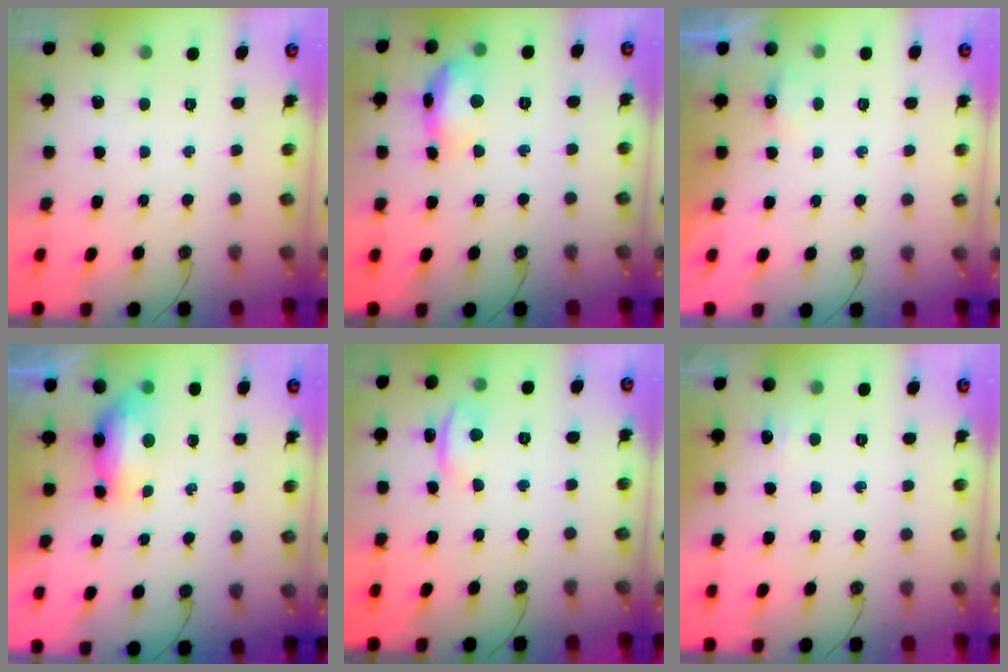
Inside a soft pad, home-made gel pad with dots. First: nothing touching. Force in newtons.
{"total": 13.8, "press": 13.8, "slide": 1.0}
{"total": 2.7, "press": 2.6, "slide": 0.4}
{"total": 16.8, "press": 10.4, "slide": 13.1}
{"total": 8.6, "press": 2.0, "slide": 8.3}
{"total": 3.6, "press": 3.5, "slide": 0.8}